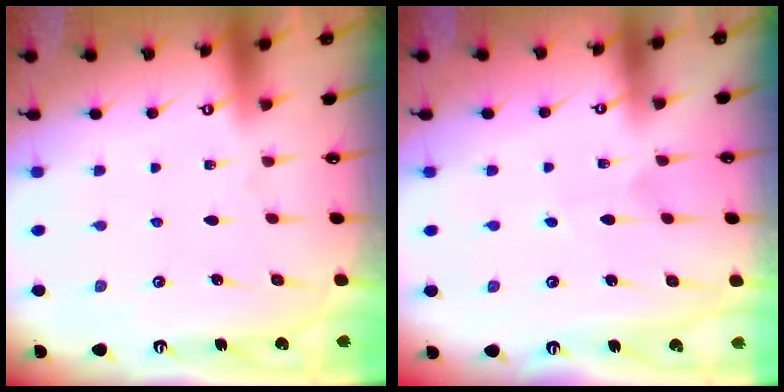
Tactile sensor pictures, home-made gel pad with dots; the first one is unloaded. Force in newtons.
{"total": 3.7, "press": 3.7, "slide": 0.3}